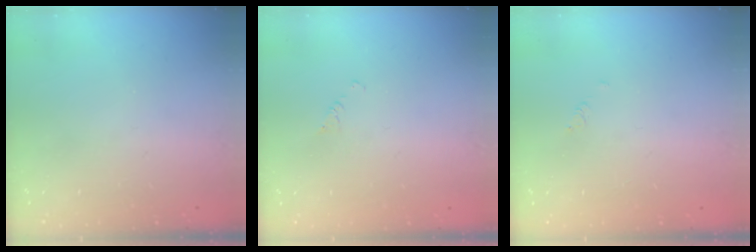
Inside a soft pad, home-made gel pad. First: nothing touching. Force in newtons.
{"total": 2.0, "press": 2.0, "slide": 0.3}
{"total": 2.8, "press": 2.7, "slide": 0.3}